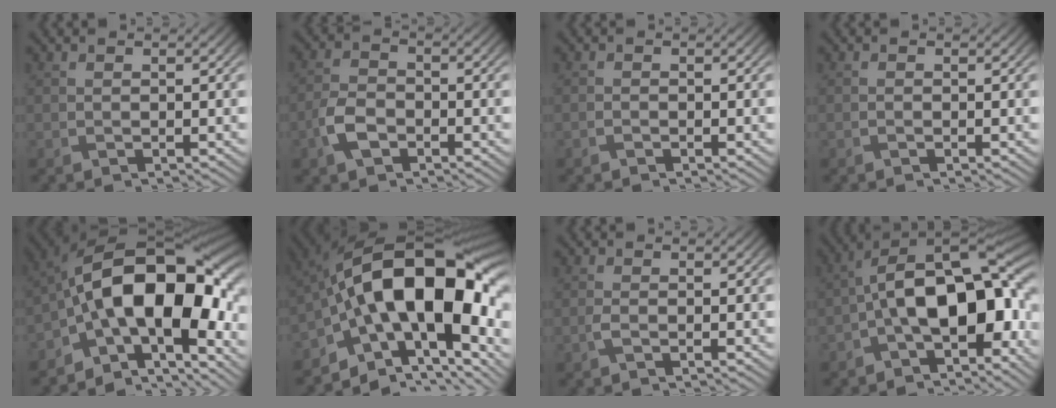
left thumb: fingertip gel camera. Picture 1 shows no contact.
{"total": 4.4, "force": [-2.2, 2.7, 2.7], "torque": [-0.065, -0.001, -0.053]}
{"total": 0.6, "force": [-0.5, 0.3, 0.2], "torque": [-0.002, -0.001, -0.009]}
{"total": 0.0}
{"total": 16.8, "force": [-3.9, 8.9, 13.7], "torque": [-0.197, 0.005, -0.077]}
{"total": 19.6, "force": [-2.2, 10.8, 16.2], "torque": [-0.262, 0.015, -0.039]}
{"total": 1.0, "force": [-0.4, 0.3, 0.9], "torque": [-0.022, 0.002, -0.011]}
{"total": 13.9, "force": [-2.7, 6.8, 11.8], "torque": [-0.190, 0.014, -0.062]}